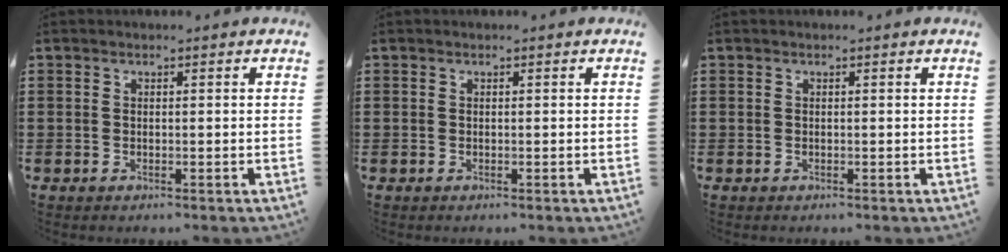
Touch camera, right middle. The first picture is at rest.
{"total": 0.0}
{"total": 0.0}